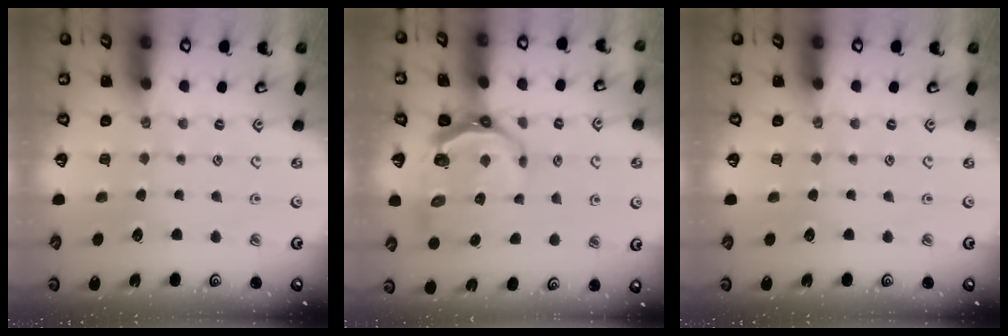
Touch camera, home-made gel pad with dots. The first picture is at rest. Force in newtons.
{"total": 8.1, "press": 7.4, "slide": 3.4}
{"total": 0.0}